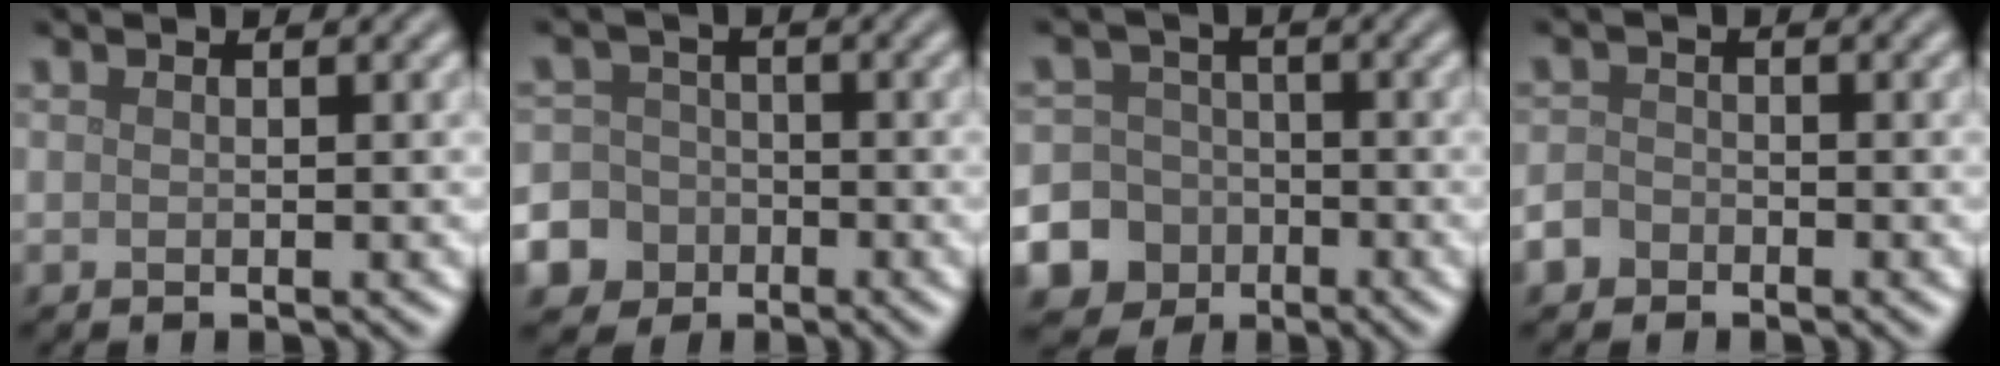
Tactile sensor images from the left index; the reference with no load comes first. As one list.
[{"total": 9.0, "force": [-4.5, 7.6, 1.5], "torque": [-0.043, -0.025, -0.103]}, {"total": 12.7, "force": [-5.5, 11.3, 1.8], "torque": [-0.065, -0.037, -0.112]}, {"total": 1.9, "force": [-1.3, 1.3, 0.4], "torque": [-0.006, 0.004, -0.032]}]